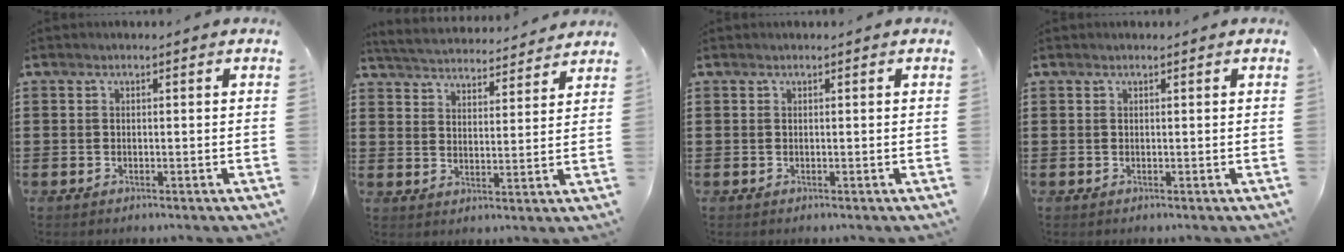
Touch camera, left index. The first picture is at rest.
{"total": 4.2, "force": [4.2, -0.1, 0.1], "torque": [-0.024, -0.031, 0.069]}
{"total": 0.0}
{"total": 0.0}